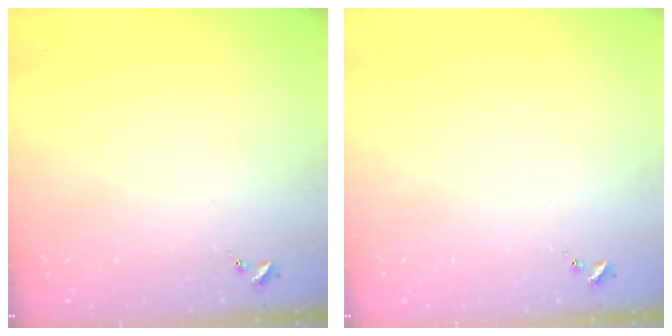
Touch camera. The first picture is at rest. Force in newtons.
{"total": 0.0}